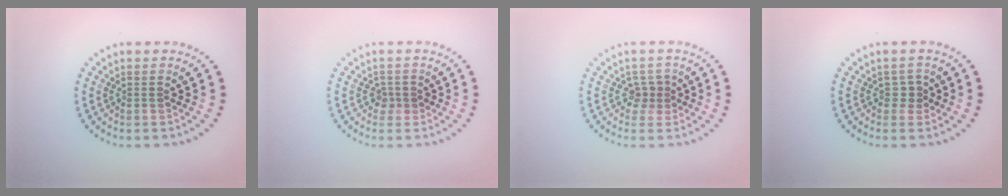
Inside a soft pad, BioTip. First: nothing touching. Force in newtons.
{"total": 1.1, "press": 0.9, "slide": 0.7}
{"total": 1.5, "press": 1.1, "slide": 1.0}
{"total": 0.9, "press": 0.8, "slide": 0.4}